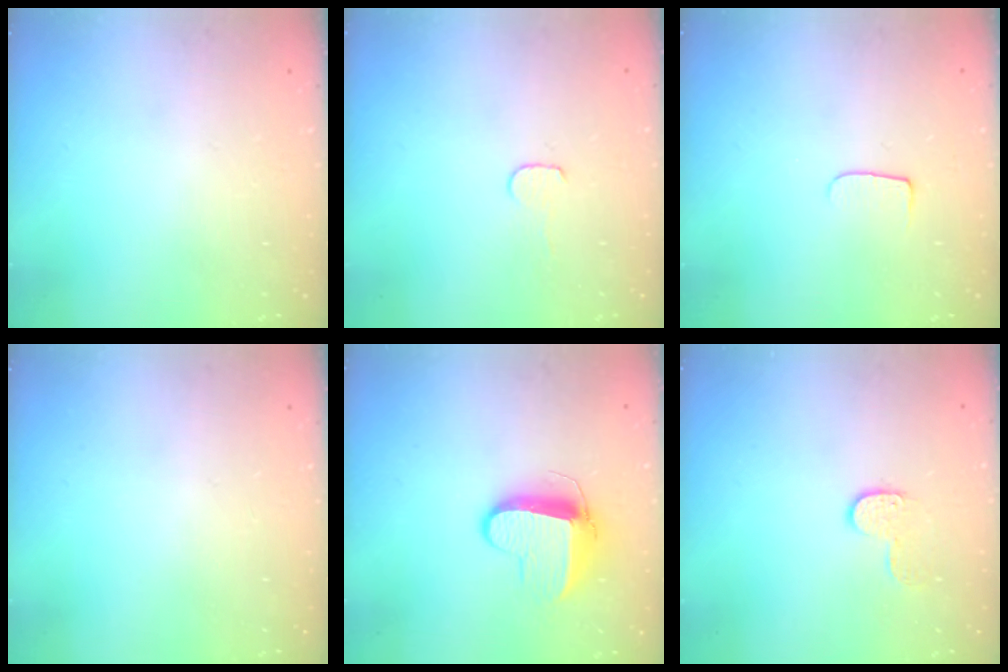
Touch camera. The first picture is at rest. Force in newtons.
{"total": 3.5, "press": 3.5, "slide": 0.4}
{"total": 5.3, "press": 5.2, "slide": 0.6}
{"total": 0.0}
{"total": 9.6, "press": 9.5, "slide": 0.9}
{"total": 6.1, "press": 6.1, "slide": 0.2}